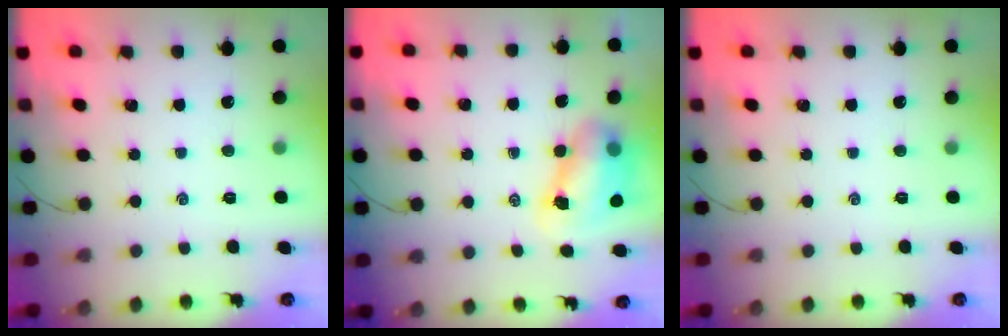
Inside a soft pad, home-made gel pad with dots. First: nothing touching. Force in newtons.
{"total": 8.0, "press": 7.8, "slide": 1.7}
{"total": 0.0}